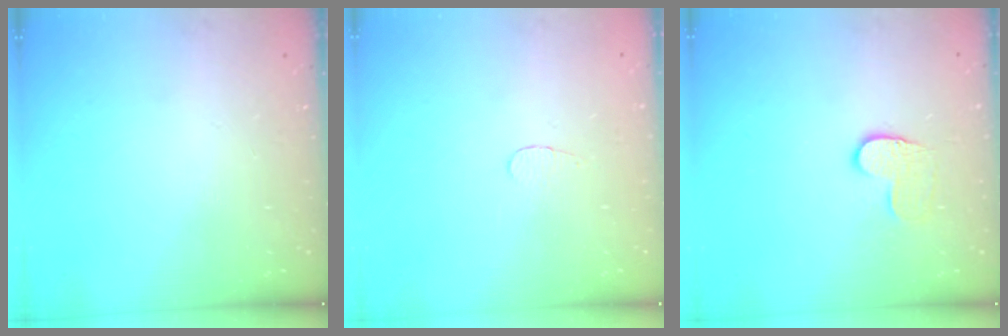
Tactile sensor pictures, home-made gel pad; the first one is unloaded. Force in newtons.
{"total": 2.8, "press": 2.8, "slide": 0.3}
{"total": 6.9, "press": 6.8, "slide": 0.6}